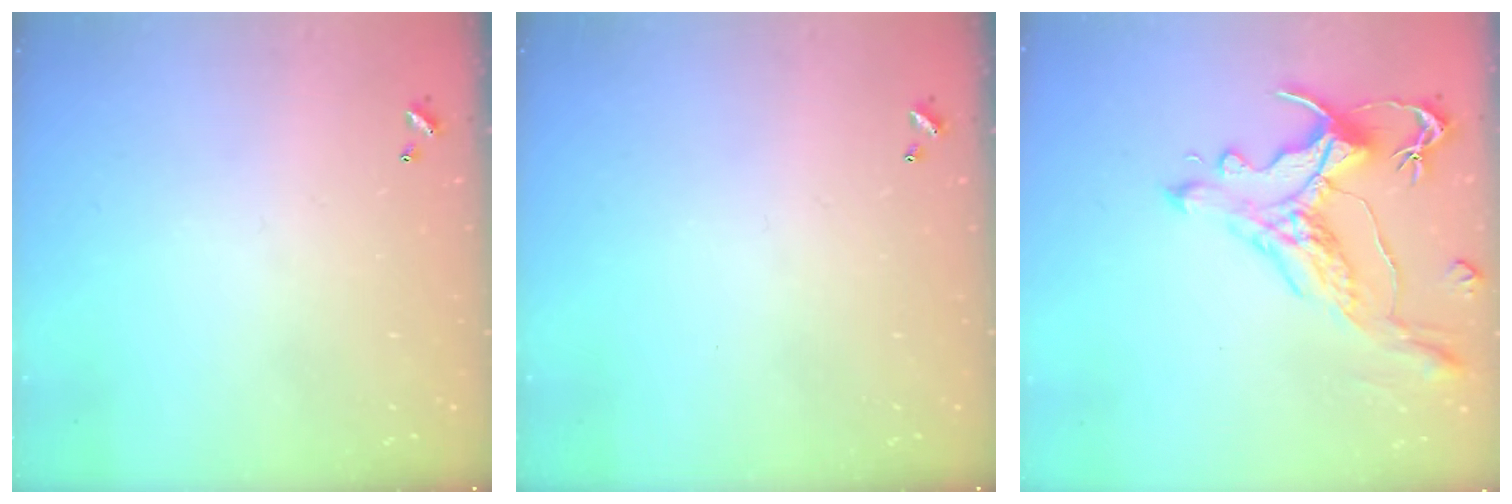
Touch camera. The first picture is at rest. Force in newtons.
{"total": 0.0}
{"total": 1.7, "press": 1.2, "slide": 1.1}